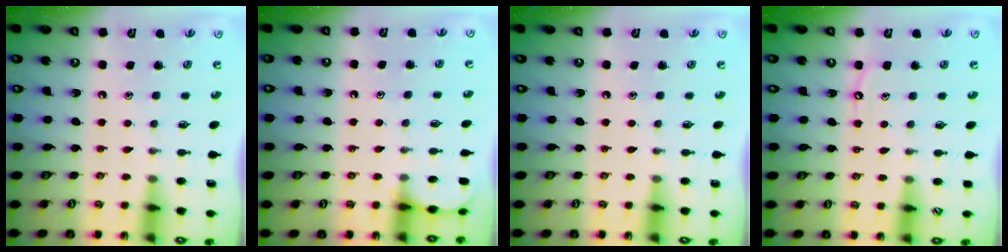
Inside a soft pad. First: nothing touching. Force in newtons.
{"total": 4.6, "press": 4.5, "slide": 0.4}
{"total": 0.0}
{"total": 3.6, "press": 3.6, "slide": 0.2}